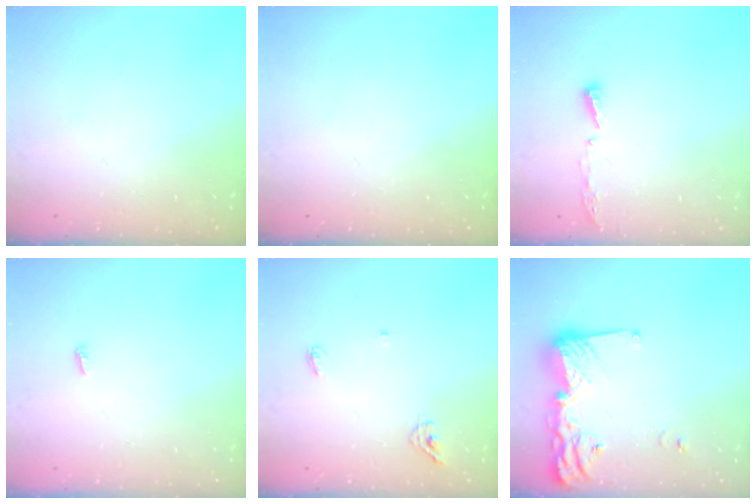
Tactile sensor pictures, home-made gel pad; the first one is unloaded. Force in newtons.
{"total": 0.0}
{"total": 4.0, "press": 4.0, "slide": 0.4}
{"total": 3.3, "press": 3.3, "slide": 0.6}
{"total": 4.6, "press": 4.5, "slide": 1.0}
{"total": 15.5, "press": 15.3, "slide": 2.2}